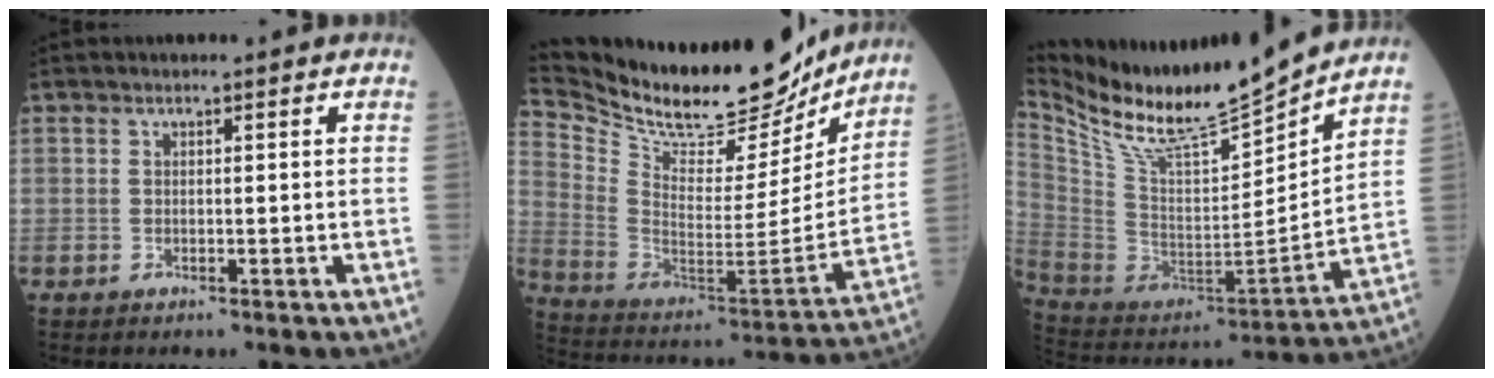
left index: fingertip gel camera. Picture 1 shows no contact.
{"total": 25.8, "force": [23.4, 6.3, 8.9], "torque": [-0.180, -0.045, 0.356]}
{"total": 19.5, "force": [17.2, 1.4, 9.1], "torque": [-0.179, -0.029, 0.306]}